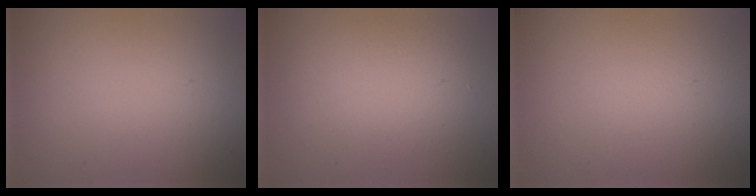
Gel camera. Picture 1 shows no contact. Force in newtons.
{"total": 3.7, "press": 3.7, "slide": 0.4}
{"total": 0.0}